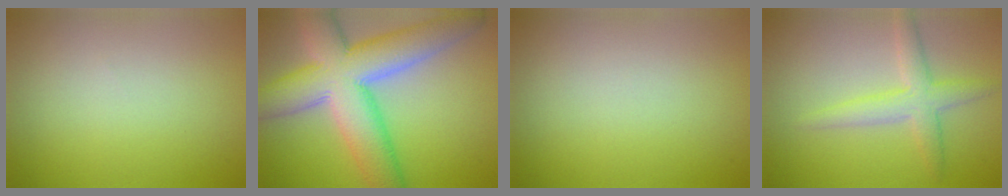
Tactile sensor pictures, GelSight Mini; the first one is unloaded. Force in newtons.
{"total": 11.8, "press": 11.8, "slide": 0.7}
{"total": 0.0}
{"total": 3.3, "press": 3.3, "slide": 0.1}